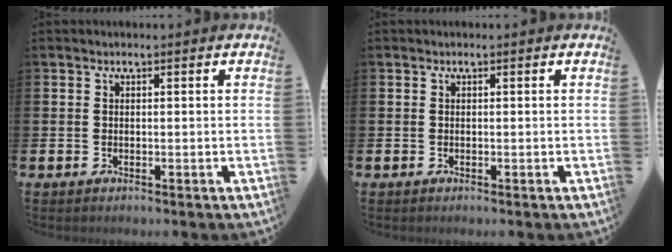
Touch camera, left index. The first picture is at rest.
{"total": 0.0}